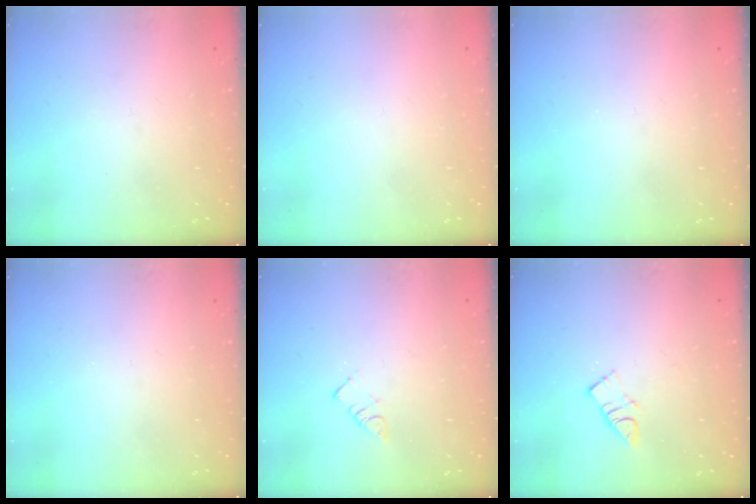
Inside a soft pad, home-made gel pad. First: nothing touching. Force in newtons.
{"total": 1.7, "press": 1.6, "slide": 0.1}
{"total": 0.0}
{"total": 0.0}
{"total": 2.9, "press": 2.9, "slide": 0.2}
{"total": 5.6, "press": 5.6, "slide": 0.1}